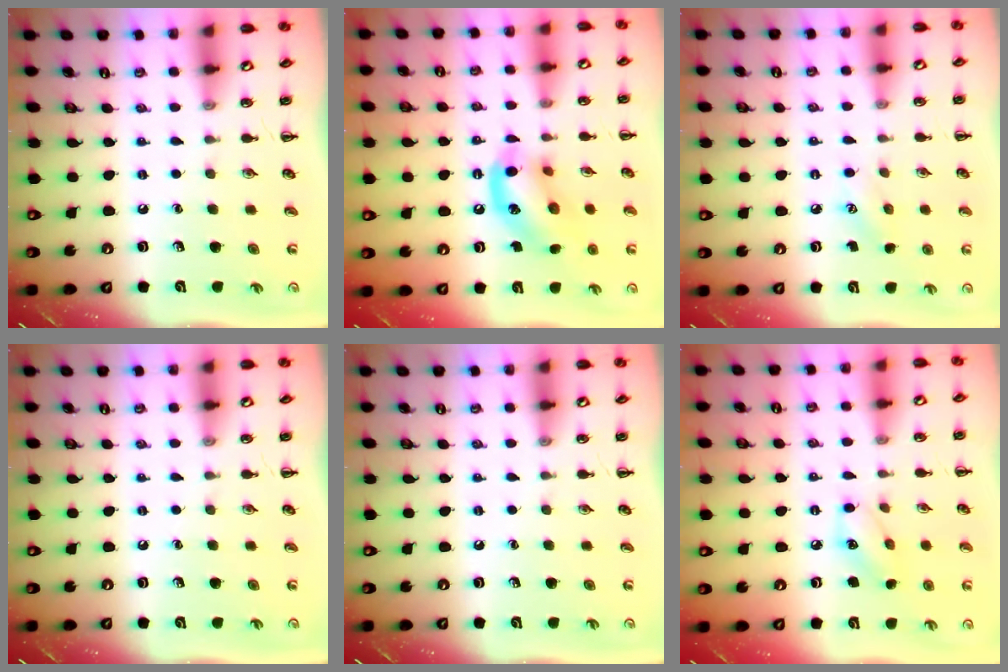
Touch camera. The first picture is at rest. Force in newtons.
{"total": 13.8, "press": 13.8, "slide": 1.4}
{"total": 5.2, "press": 5.0, "slide": 1.3}
{"total": 0.0}
{"total": 0.0}
{"total": 6.8, "press": 6.8, "slide": 0.7}